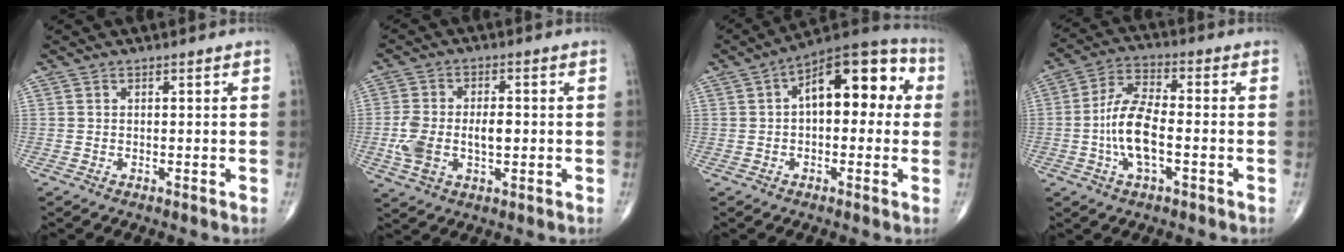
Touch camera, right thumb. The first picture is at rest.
{"total": 9.9, "force": [-1.1, 5.7, 8.1], "torque": [-0.162, 0.017, -0.015]}
{"total": 15.5, "force": [2.6, 7.9, 13.0], "torque": [-0.151, 0.042, 0.028]}
{"total": 10.5, "force": [-2.2, 4.4, 9.3], "torque": [-0.189, 0.025, -0.045]}